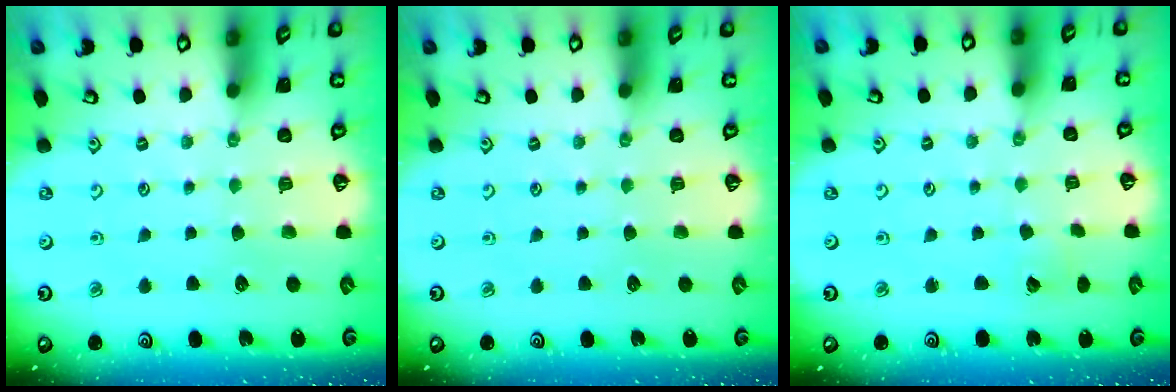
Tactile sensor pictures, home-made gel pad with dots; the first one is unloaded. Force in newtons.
{"total": 0.0}
{"total": 2.7, "press": 2.7, "slide": 0.2}